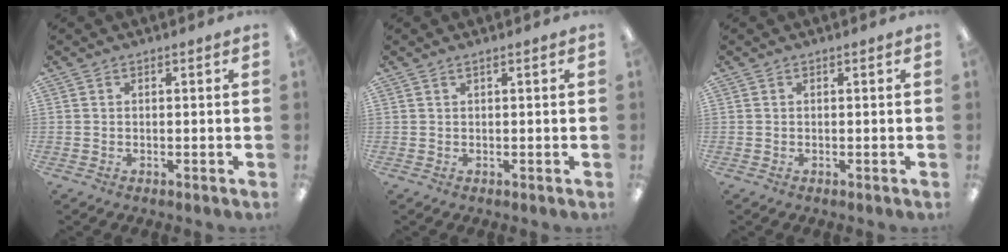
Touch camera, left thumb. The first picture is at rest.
{"total": 0.7, "force": [0.4, 0.0, 0.6], "torque": [-0.013, 0.001, 0.007]}
{"total": 0.0}